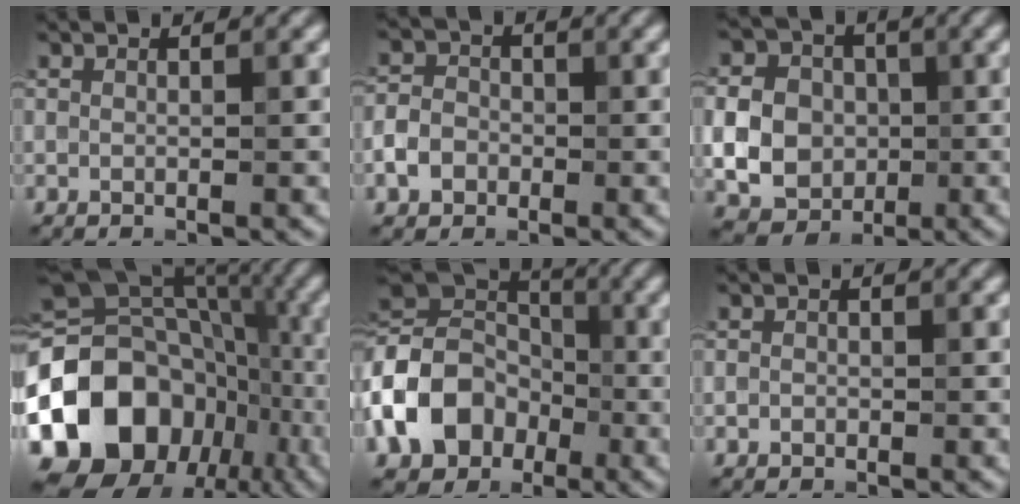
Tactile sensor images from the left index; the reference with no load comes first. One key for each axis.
{"total": 2.9, "fx": -1.2, "fy": 2.3, "fz": 1.3, "tx": -0.024, "ty": 0.009, "tz": -0.029}
{"total": 7.1, "fx": -0.8, "fy": 6.0, "fz": 3.6, "tx": -0.073, "ty": 0.004, "tz": -0.025}
{"total": 17.2, "fx": -5.9, "fy": 13.3, "fz": 9.1, "tx": -0.189, "ty": 0.022, "tz": -0.106}
{"total": 11.8, "fx": -3.0, "fy": 9.2, "fz": 6.8, "tx": -0.158, "ty": 0.002, "tz": -0.065}
{"total": 0.6, "fx": -0.2, "fy": 0.5, "fz": 0.2, "tx": 0.011, "ty": 0.003, "tz": -0.009}